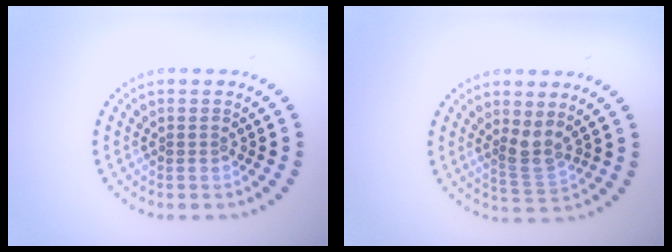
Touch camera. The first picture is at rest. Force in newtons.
{"total": 2.3, "press": 1.7, "slide": 1.5}